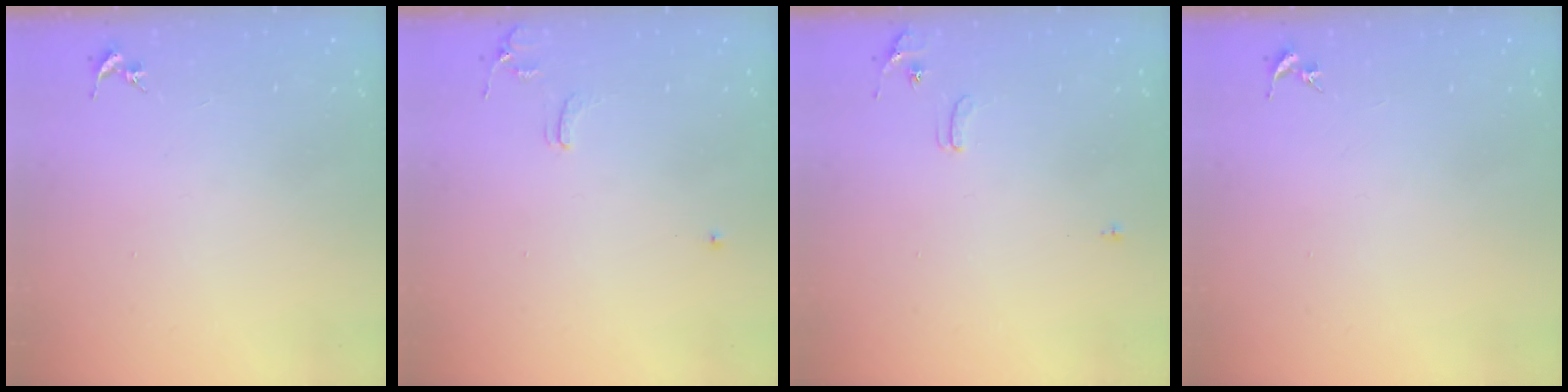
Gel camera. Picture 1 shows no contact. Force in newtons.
{"total": 6.4, "press": 6.3, "slide": 0.8}
{"total": 6.1, "press": 6.0, "slide": 0.9}
{"total": 0.0}